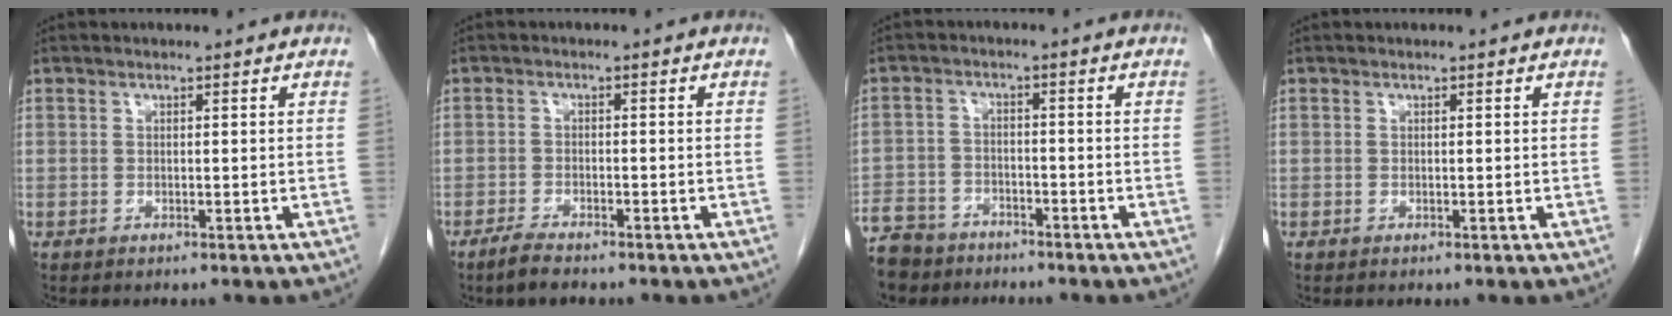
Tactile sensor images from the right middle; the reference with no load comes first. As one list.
[{"total": 3.0, "force": [-2.5, 0.6, 1.7], "torque": [-0.040, -0.005, -0.043]}, {"total": 10.0, "force": [-8.1, 5.3, 2.3], "torque": [-0.063, -0.004, -0.137]}, {"total": 0.0}]